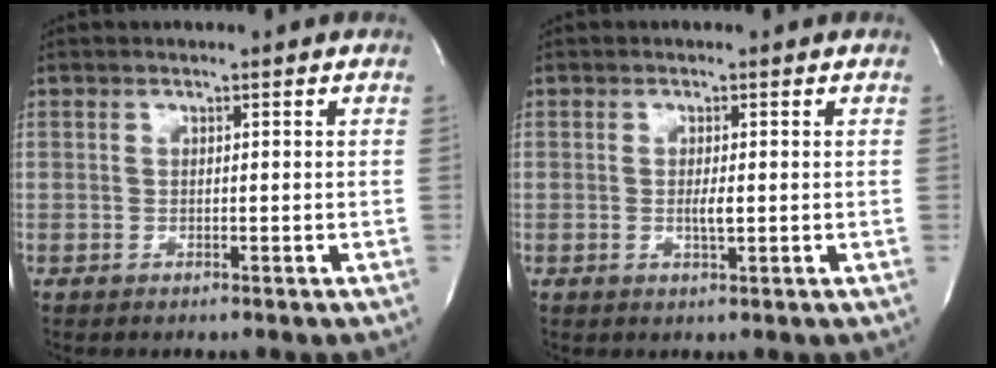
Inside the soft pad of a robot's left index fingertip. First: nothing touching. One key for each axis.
{"total": 1.8, "fx": -0.2, "fy": 0.3, "fz": 1.8, "tx": -0.035, "ty": -0.004, "tz": -0.004}